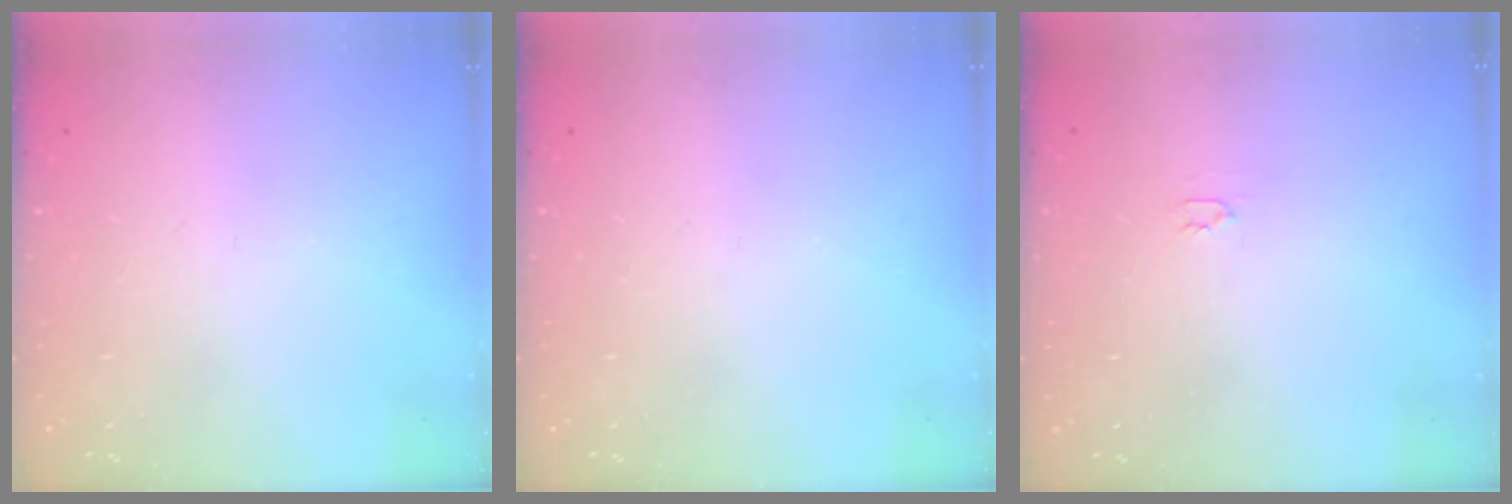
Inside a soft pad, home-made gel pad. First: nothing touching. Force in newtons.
{"total": 0.0}
{"total": 2.0, "press": 2.0, "slide": 0.3}